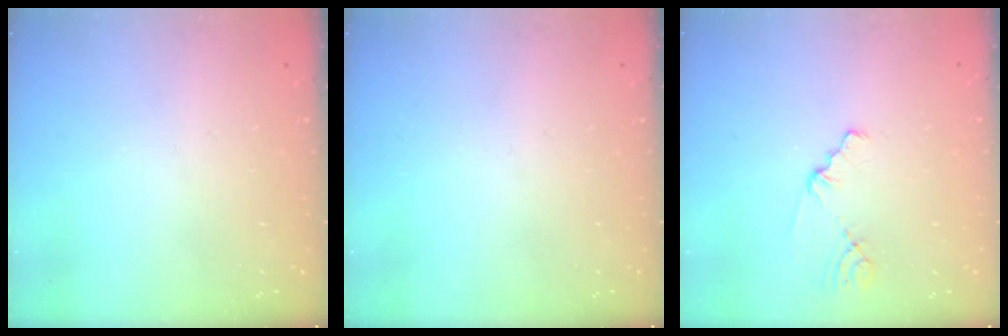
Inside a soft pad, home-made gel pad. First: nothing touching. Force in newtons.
{"total": 0.0}
{"total": 0.9, "press": 0.9, "slide": 0.2}